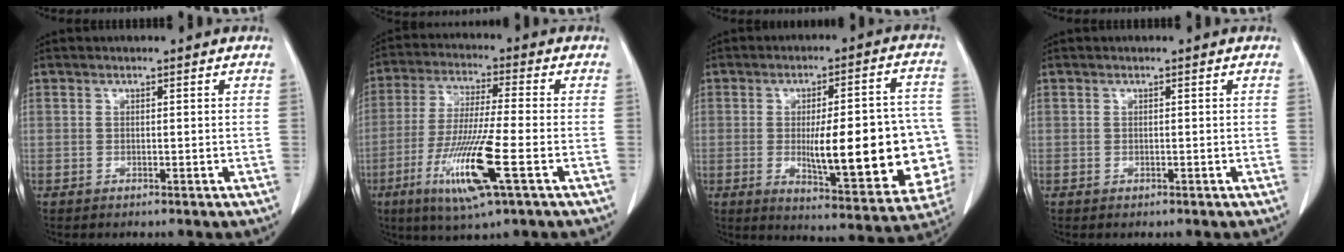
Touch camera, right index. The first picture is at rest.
{"total": 13.4, "force": [-5.0, 0.3, 12.4], "torque": [-0.251, -0.028, -0.094]}
{"total": 21.2, "force": [-2.9, 5.0, 20.3], "torque": [-0.206, 0.019, -0.017]}
{"total": 0.0}